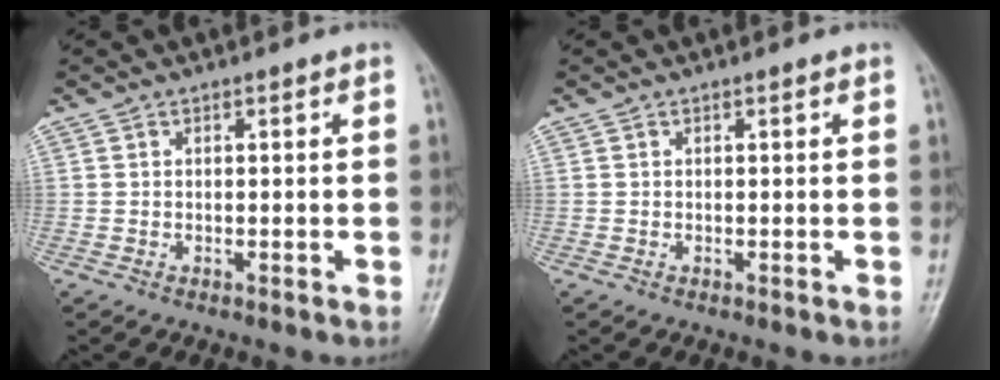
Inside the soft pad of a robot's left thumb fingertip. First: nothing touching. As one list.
[{"total": 0.0}]